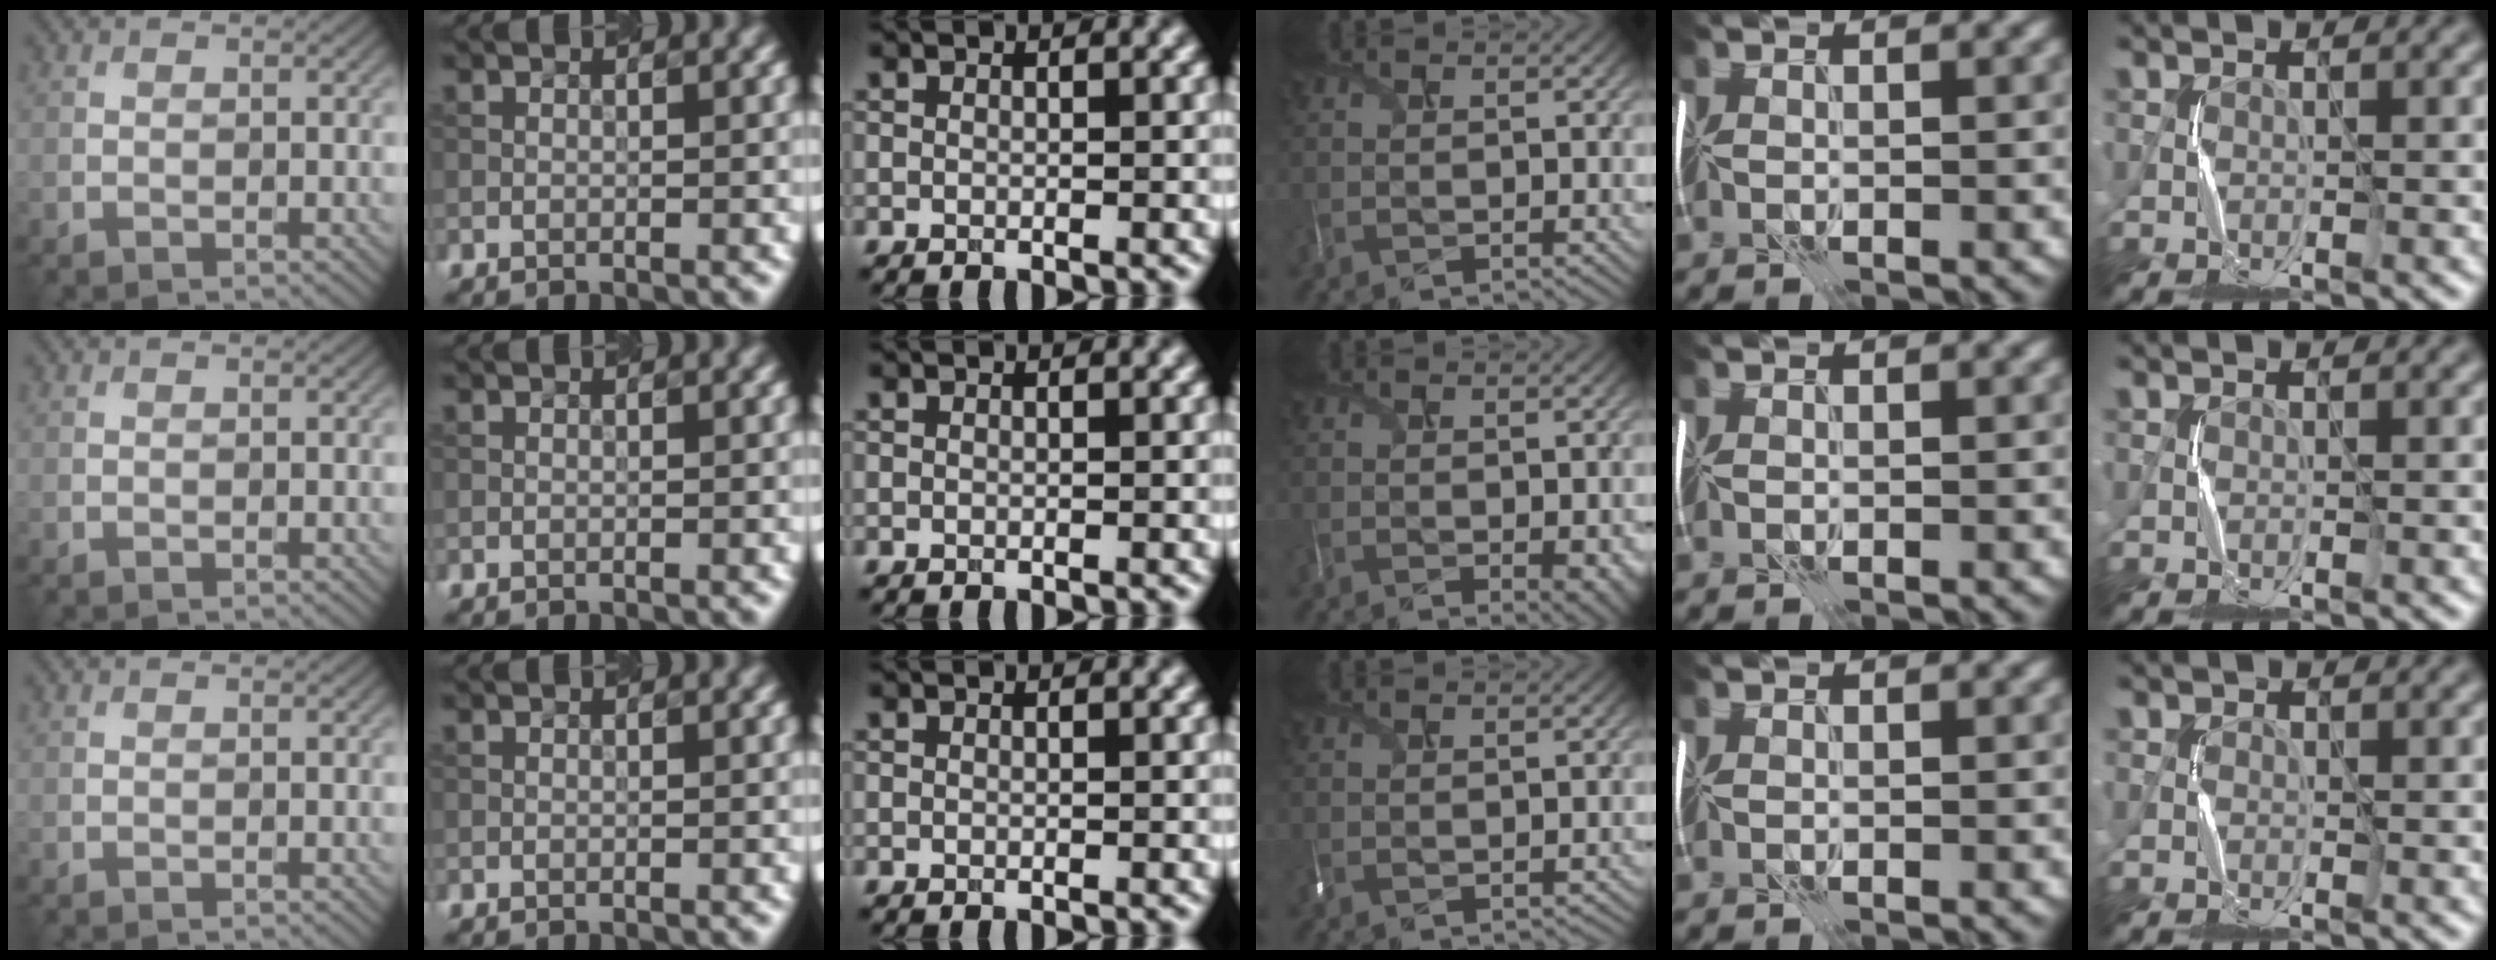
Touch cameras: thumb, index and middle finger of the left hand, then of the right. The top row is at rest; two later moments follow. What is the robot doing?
{"motion": "shake", "object": "plastic piggy bank"}